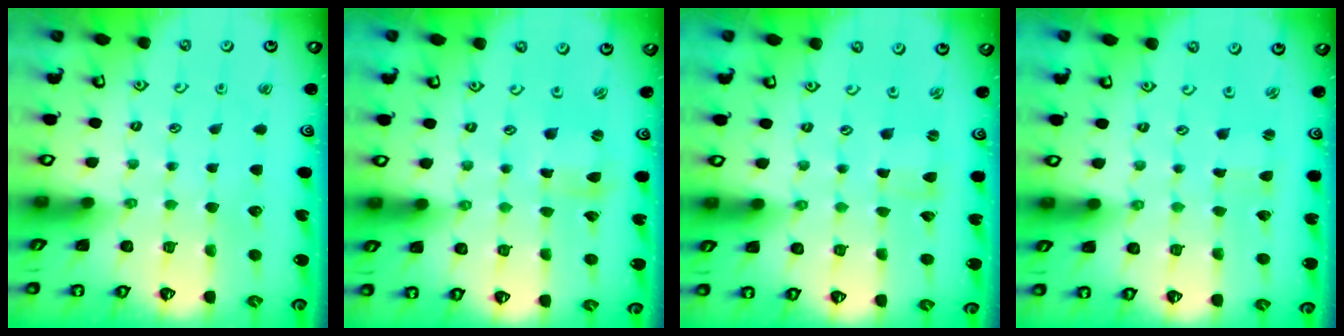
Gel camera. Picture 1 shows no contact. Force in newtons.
{"total": 1.2, "press": 1.2, "slide": 0.3}
{"total": 0.6, "press": 0.6, "slide": 0.0}
{"total": 0.0}